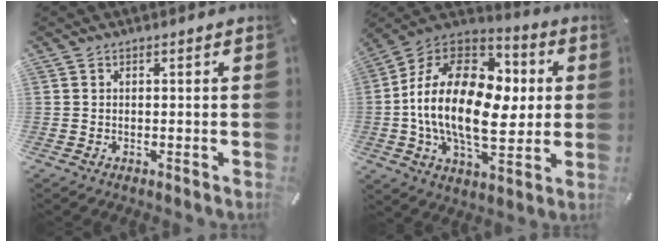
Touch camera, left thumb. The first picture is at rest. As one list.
[{"total": 23.3, "force": [-0.1, 14.4, 18.4], "torque": [-0.363, -0.005, -0.005]}]